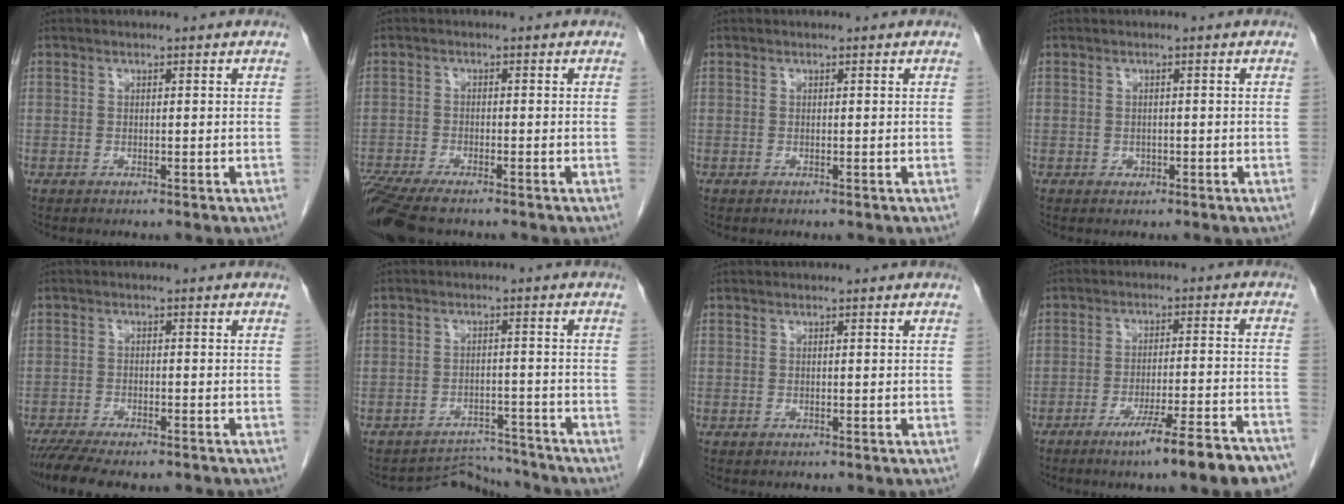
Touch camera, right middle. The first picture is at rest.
{"total": 10.0, "force": [-8.0, 2.1, 5.6], "torque": [-0.111, -0.019, -0.139]}
{"total": 0.0}
{"total": 0.7, "force": [-0.3, 0.6, 0.3], "torque": [-0.007, 0.000, -0.003]}
{"total": 10.0, "force": [-8.4, 2.3, 5.0], "torque": [-0.079, -0.011, -0.128]}
{"total": 5.2, "force": [-4.7, 0.4, -2.1], "torque": [0.038, 0.015, -0.067]}
{"total": 0.0}
{"total": 12.3, "force": [-8.7, 0.1, 8.7], "torque": [-0.112, -0.010, -0.125]}